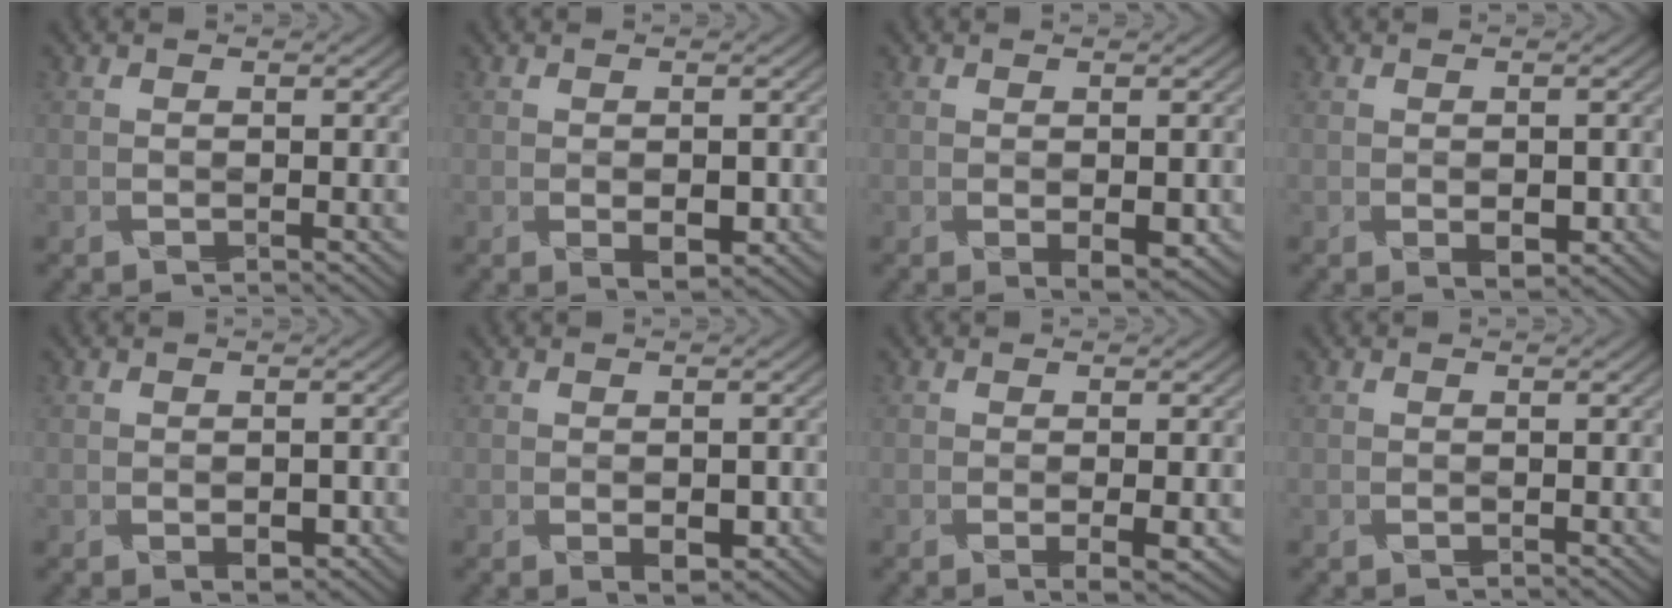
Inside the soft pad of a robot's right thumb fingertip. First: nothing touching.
{"total": 2.7, "force": [-0.7, 1.3, 2.3], "torque": [-0.041, -0.004, -0.003]}
{"total": 2.6, "force": [-0.6, 1.1, 2.3], "torque": [-0.040, -0.005, 0.002]}
{"total": 2.2, "force": [-0.6, 1.1, 1.8], "torque": [-0.034, -0.005, -0.001]}
{"total": 1.9, "force": [-0.8, 1.0, 1.5], "torque": [-0.026, -0.005, -0.003]}
{"total": 2.6, "force": [-0.8, 1.3, 2.1], "torque": [-0.038, -0.005, -0.004]}
{"total": 2.2, "force": [-0.6, 0.3, 2.1], "torque": [-0.035, -0.001, -0.003]}
{"total": 0.0}